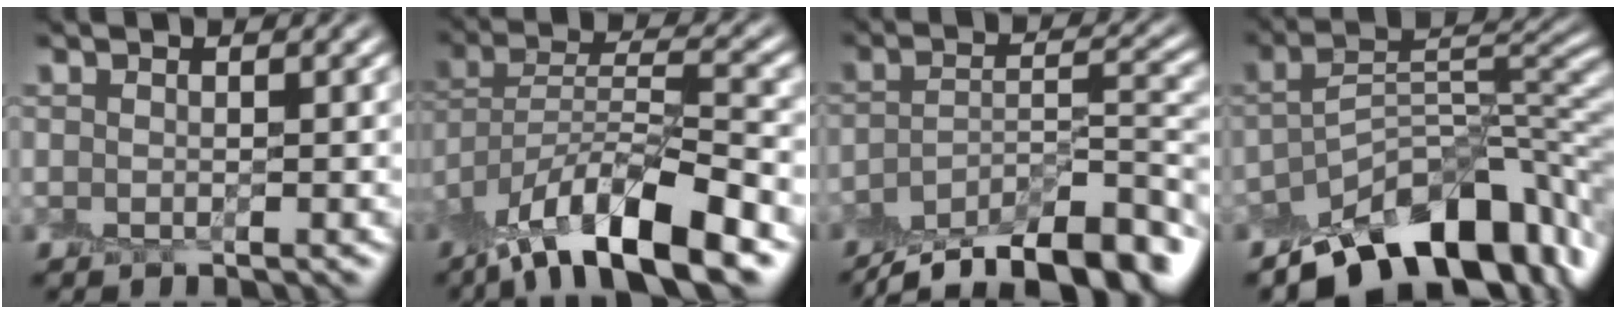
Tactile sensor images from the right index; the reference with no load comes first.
{"total": 10.8, "force": [-7.0, 2.8, 7.7], "torque": [-0.126, 0.010, -0.138]}
{"total": 11.8, "force": [-8.8, 4.0, 6.8], "torque": [-0.115, -0.004, -0.138]}
{"total": 10.4, "force": [-6.7, 4.6, 6.6], "torque": [-0.086, 0.001, -0.122]}